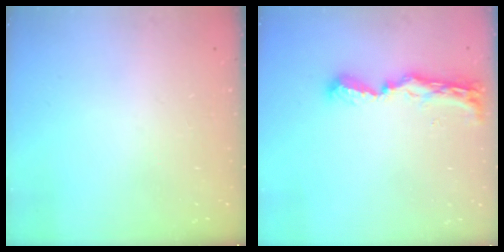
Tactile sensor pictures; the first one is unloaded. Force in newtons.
{"total": 8.7, "press": 8.7, "slide": 0.3}